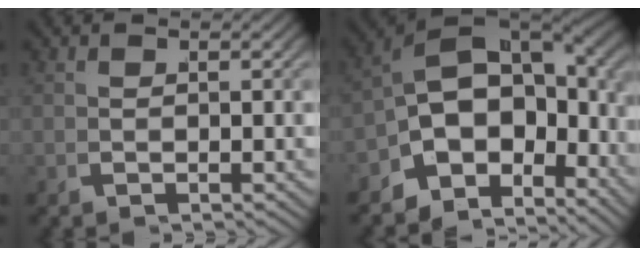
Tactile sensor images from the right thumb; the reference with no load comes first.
{"total": 15.2, "force": [-1.2, 10.4, 10.9], "torque": [-0.198, -0.030, -0.015]}